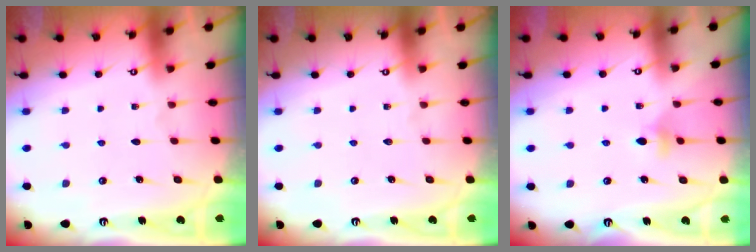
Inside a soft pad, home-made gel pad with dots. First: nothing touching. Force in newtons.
{"total": 0.0}
{"total": 3.7, "press": 3.6, "slide": 0.5}